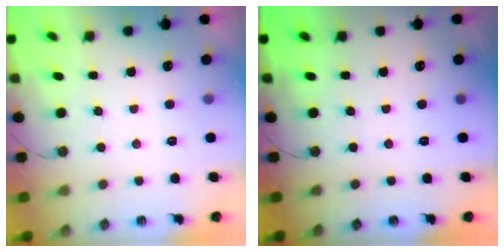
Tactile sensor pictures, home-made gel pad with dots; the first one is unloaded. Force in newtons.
{"total": 0.0}